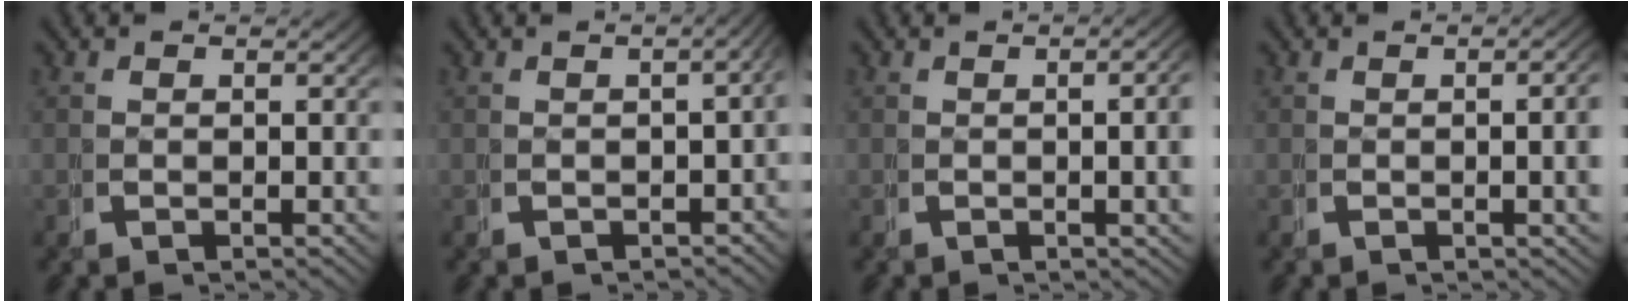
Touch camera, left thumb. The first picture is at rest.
{"total": 3.3, "force": [-0.6, 1.5, 2.9], "torque": [-0.032, 0.012, -0.013]}
{"total": 4.1, "force": [0.2, 1.2, 3.9], "torque": [-0.040, 0.011, -0.004]}
{"total": 3.4, "force": [0.0, 0.9, 3.3], "torque": [-0.036, 0.007, -0.004]}